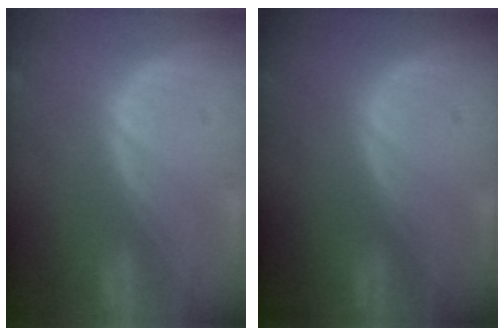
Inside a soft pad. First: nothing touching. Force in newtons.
{"total": 0.0}